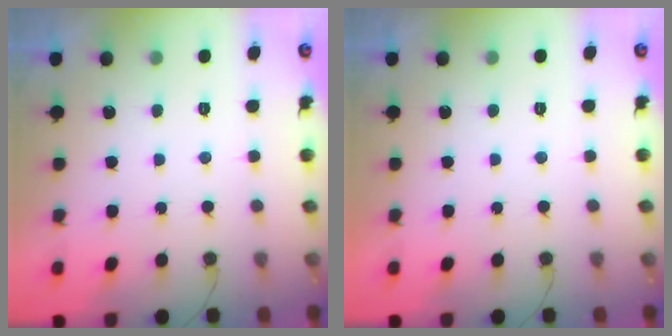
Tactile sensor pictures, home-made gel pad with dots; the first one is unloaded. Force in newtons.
{"total": 1.8, "press": 1.8, "slide": 0.1}